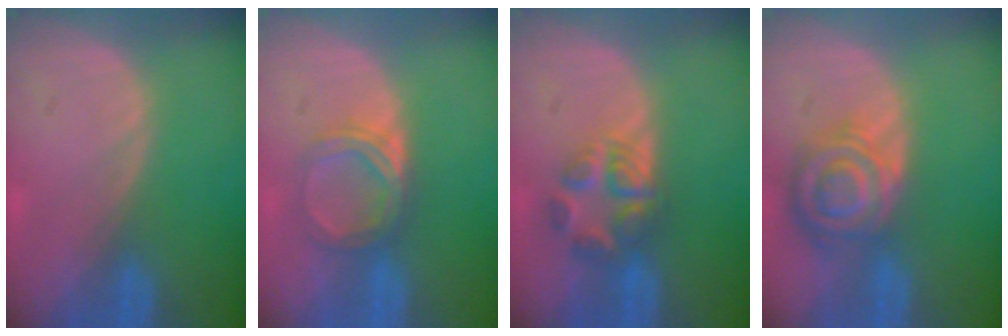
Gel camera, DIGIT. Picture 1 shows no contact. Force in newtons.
{"total": 5.2, "press": 4.6, "slide": 2.5}
{"total": 5.5, "press": 5.4, "slide": 1.1}
{"total": 8.3, "press": 7.2, "slide": 4.0}